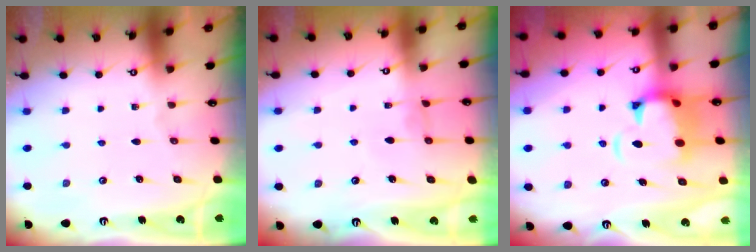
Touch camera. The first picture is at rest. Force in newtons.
{"total": 0.6, "press": 0.5, "slide": 0.4}
{"total": 5.4, "press": 5.1, "slide": 1.7}